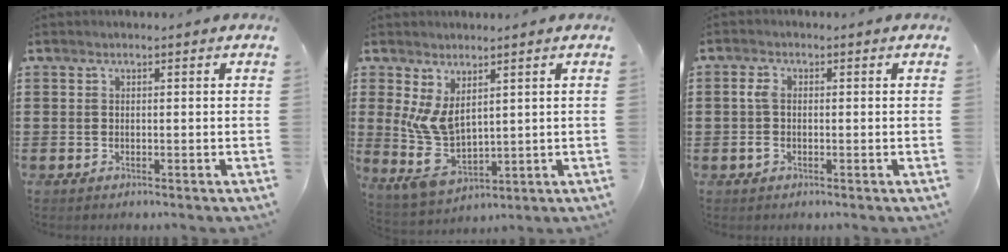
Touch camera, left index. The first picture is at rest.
{"total": 7.7, "force": [1.9, 4.1, 6.2], "torque": [-0.145, -0.017, 0.038]}
{"total": 2.5, "force": [-0.3, 1.4, 2.1], "torque": [-0.063, -0.004, -0.014]}